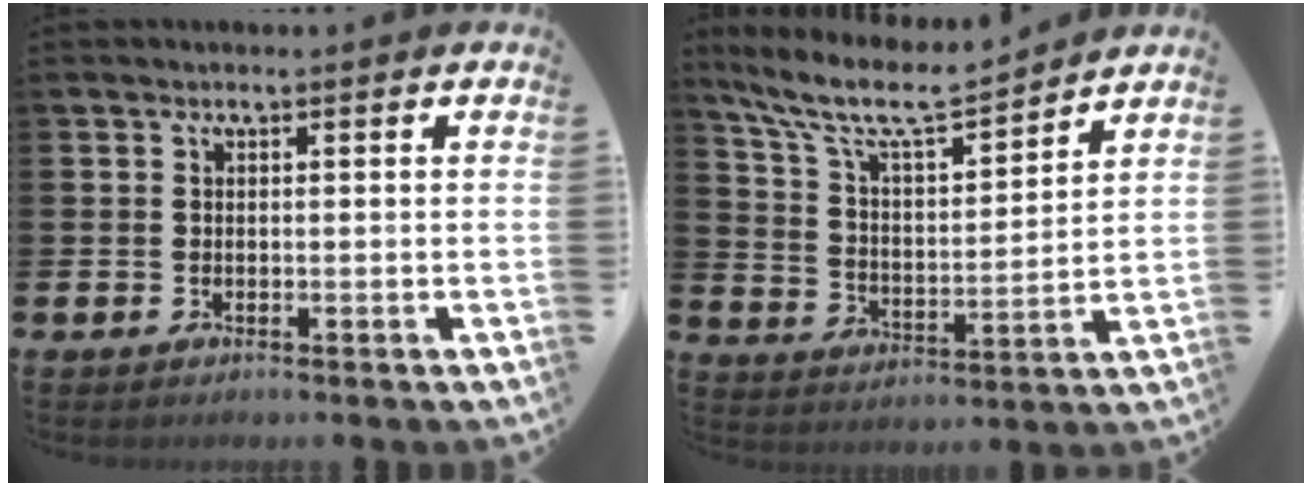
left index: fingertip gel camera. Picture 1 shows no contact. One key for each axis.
{"total": 9.3, "fx": 8.3, "fy": 1.9, "fz": 3.9, "tx": -0.111, "ty": -0.049, "tz": 0.143}